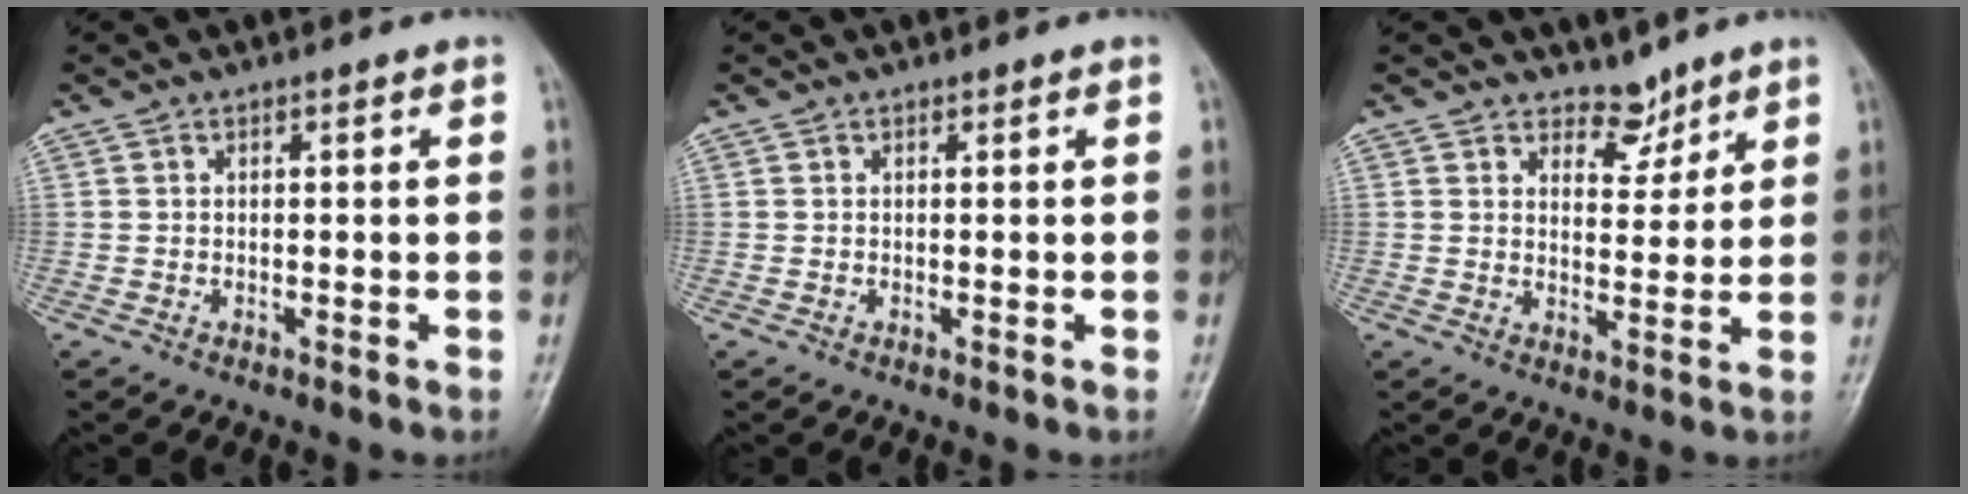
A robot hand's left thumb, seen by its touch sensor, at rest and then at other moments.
{"total": 0.0}
{"total": 4.5, "force": [3.7, 2.3, 0.8], "torque": [0.013, -0.030, 0.061]}